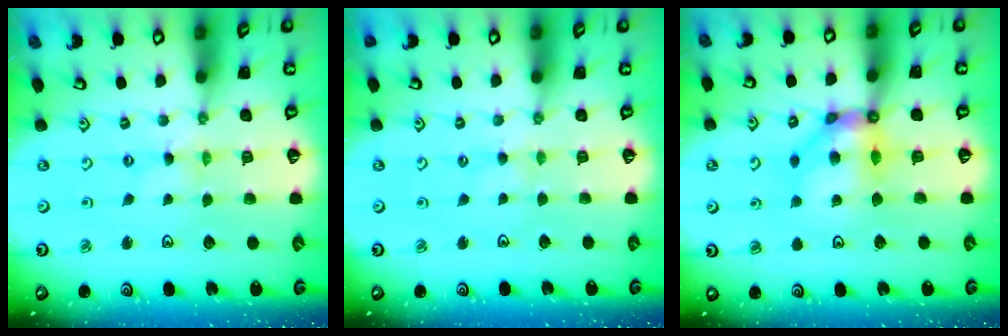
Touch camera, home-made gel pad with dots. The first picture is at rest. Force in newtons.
{"total": 1.2, "press": 1.2, "slide": 0.3}
{"total": 10.3, "press": 10.3, "slide": 1.0}